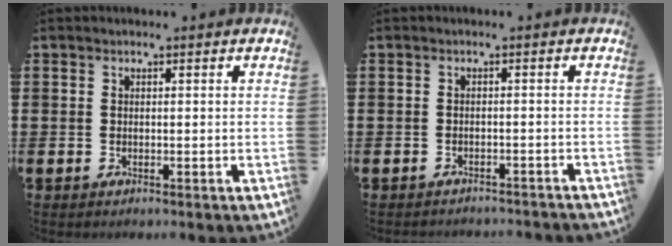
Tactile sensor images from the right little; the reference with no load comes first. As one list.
[{"total": 1.2, "force": [-1.2, 0.0, -0.1], "torque": [-0.002, 0.002, -0.024]}]